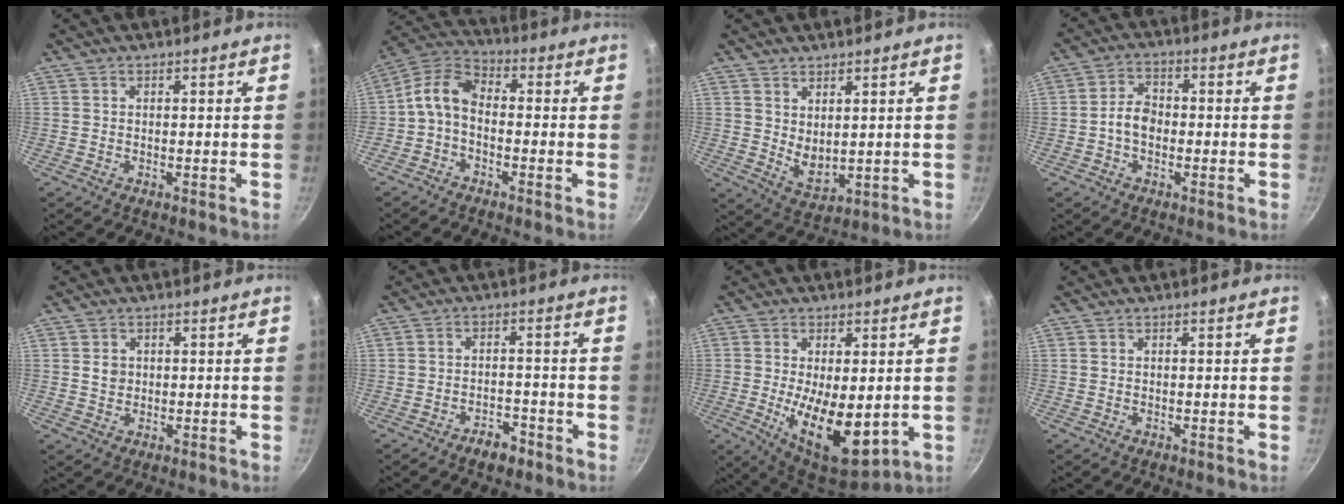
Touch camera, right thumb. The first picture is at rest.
{"total": 7.2, "force": [-1.8, 4.5, 5.3], "torque": [-0.111, 0.043, -0.050]}
{"total": 5.4, "force": [2.1, 3.0, 4.0], "torque": [-0.057, -0.029, 0.047]}
{"total": 5.1, "force": [-1.1, 3.7, 3.3], "torque": [-0.039, 0.022, -0.026]}
{"total": 2.3, "force": [0.4, 2.0, 1.1], "torque": [-0.009, 0.002, 0.007]}
{"total": 4.3, "force": [-3.1, 2.1, 2.1], "torque": [-0.021, 0.029, -0.044]}
{"total": 14.7, "force": [-1.7, 6.7, 12.9], "torque": [-0.193, -0.016, -0.012]}
{"total": 0.0}